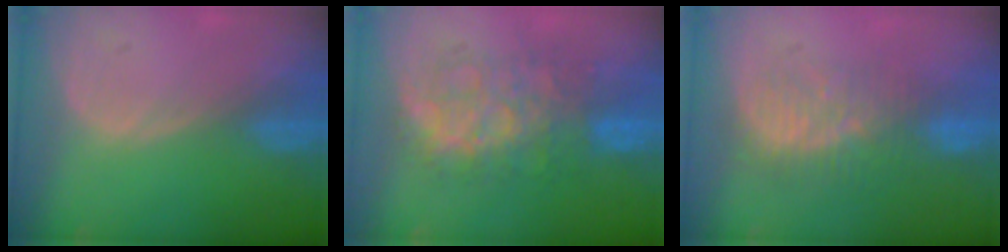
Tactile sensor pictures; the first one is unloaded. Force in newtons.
{"total": 8.9, "press": 8.9, "slide": 0.5}
{"total": 8.0, "press": 7.5, "slide": 2.5}